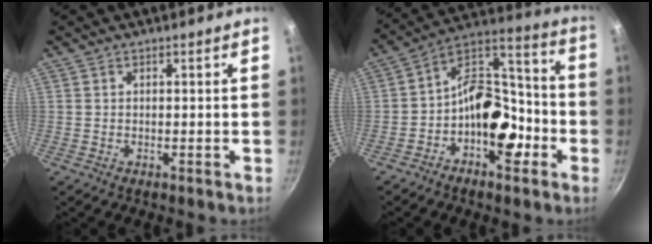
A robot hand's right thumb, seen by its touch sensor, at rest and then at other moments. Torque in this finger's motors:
{"motor_torque": [1.80, 1.71, 1.33, -0.83, 0.36]}